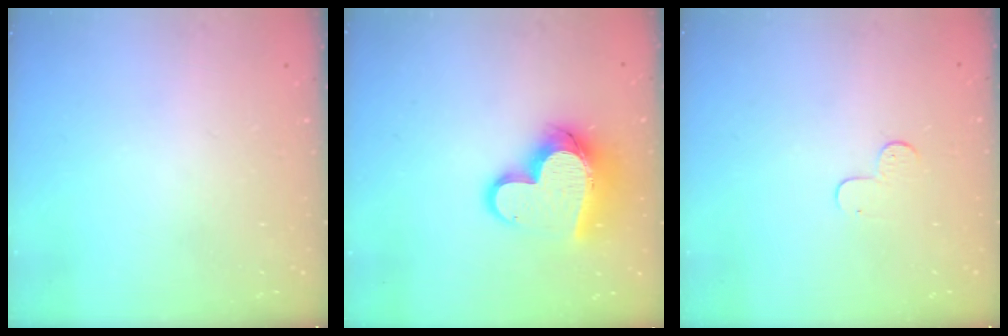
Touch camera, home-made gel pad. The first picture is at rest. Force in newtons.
{"total": 16.9, "press": 16.9, "slide": 1.7}
{"total": 4.6, "press": 4.6, "slide": 0.4}